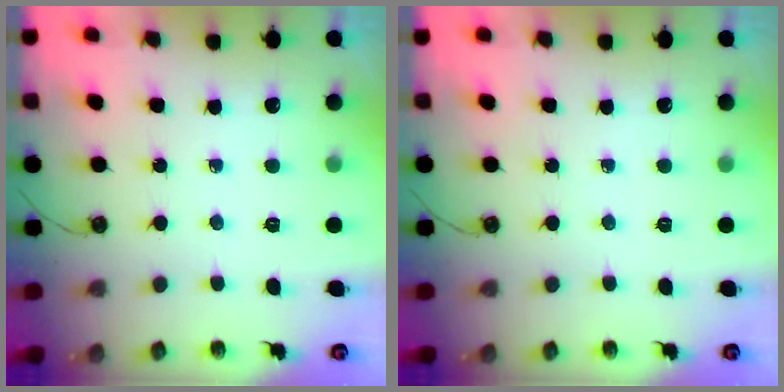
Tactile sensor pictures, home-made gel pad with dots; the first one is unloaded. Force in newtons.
{"total": 0.0}